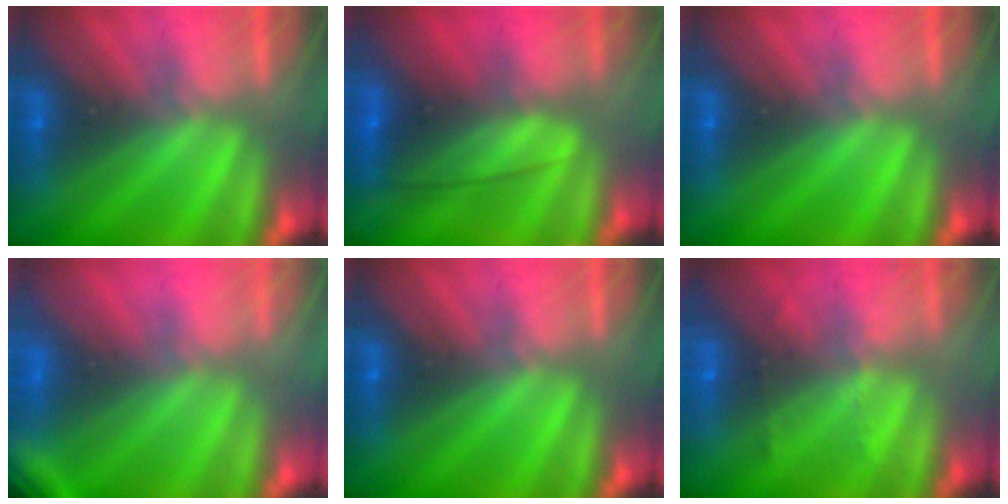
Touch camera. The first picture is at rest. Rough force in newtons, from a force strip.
{"total": 6.6}
{"total": 0.0}
{"total": 2.9}
{"total": 0.0}
{"total": 2.2}